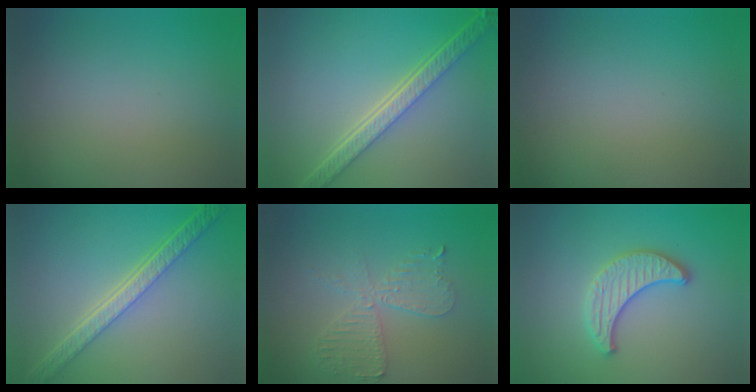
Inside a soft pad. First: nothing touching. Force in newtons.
{"total": 5.9, "press": 4.5, "slide": 3.8}
{"total": 0.0}
{"total": 5.6, "press": 4.3, "slide": 3.6}
{"total": 4.0, "press": 3.4, "slide": 2.0}
{"total": 3.3, "press": 3.2, "slide": 1.0}